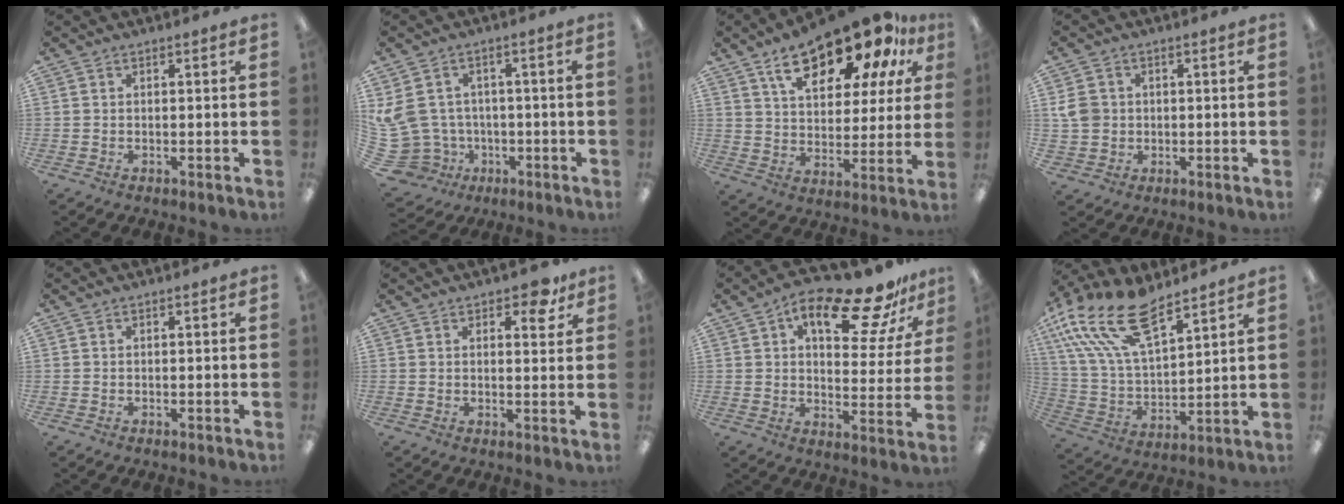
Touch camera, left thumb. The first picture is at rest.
{"total": 9.9, "force": [0.4, 9.2, 3.6], "torque": [-0.124, -0.010, 0.017]}
{"total": 19.4, "force": [13.6, 8.0, 11.3], "torque": [-0.181, -0.078, 0.229]}
{"total": 5.4, "force": [0.6, 5.0, 1.9], "torque": [-0.034, 0.011, 0.016]}
{"total": 0.0}
{"total": 5.2, "force": [3.7, 2.5, 2.9], "torque": [-0.024, -0.015, 0.058]}
{"total": 18.6, "force": [11.7, 7.6, 12.3], "torque": [-0.171, -0.065, 0.187]}
{"total": 20.5, "force": [13.2, 8.8, 12.9], "torque": [-0.278, -0.064, 0.238]}